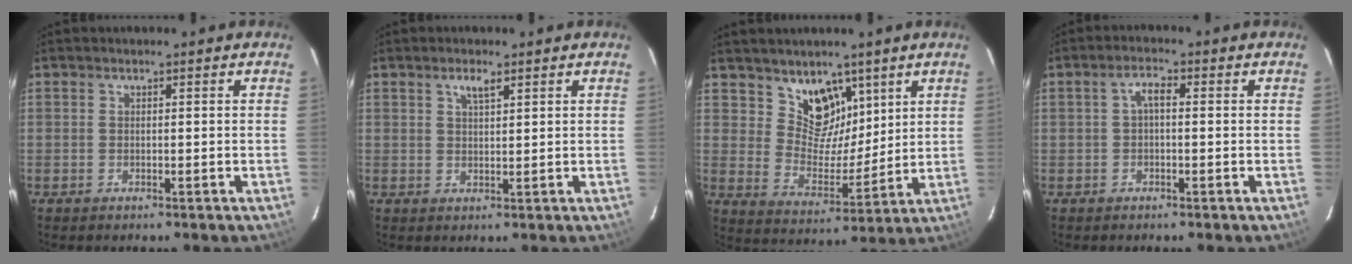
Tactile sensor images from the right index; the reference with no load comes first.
{"total": 2.4, "force": [1.5, 0.8, 1.7], "torque": [-0.030, 0.004, 0.028]}
{"total": 9.4, "force": [6.3, 6.2, 3.1], "torque": [-0.042, -0.010, 0.121]}
{"total": 2.3, "force": [-0.1, 1.0, 2.1], "torque": [-0.044, 0.011, -0.001]}